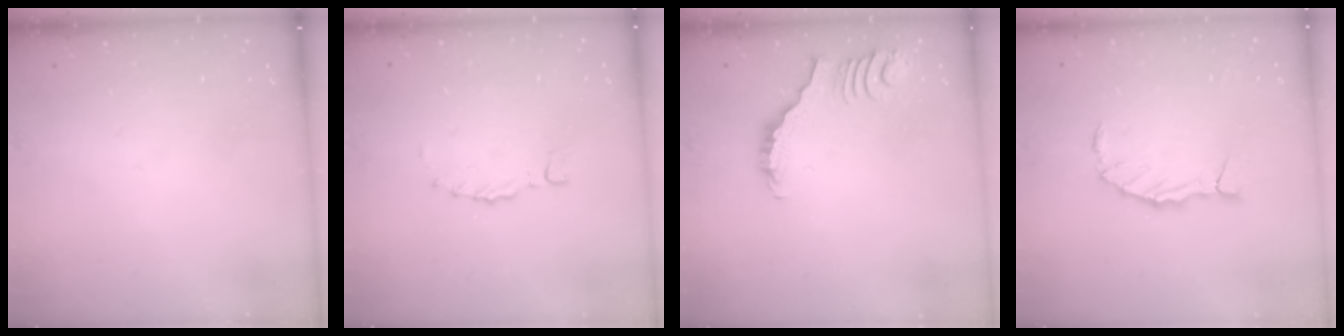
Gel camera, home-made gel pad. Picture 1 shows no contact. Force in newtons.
{"total": 0.0}
{"total": 3.6, "press": 3.6, "slide": 0.5}
{"total": 5.0, "press": 4.9, "slide": 0.6}